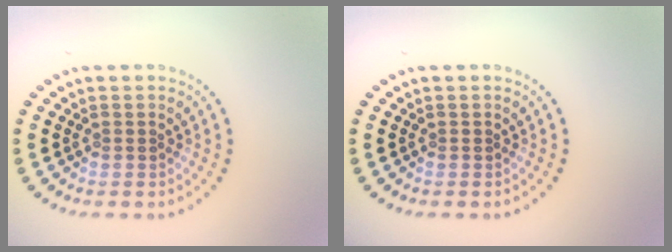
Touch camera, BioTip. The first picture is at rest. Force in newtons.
{"total": 0.0}